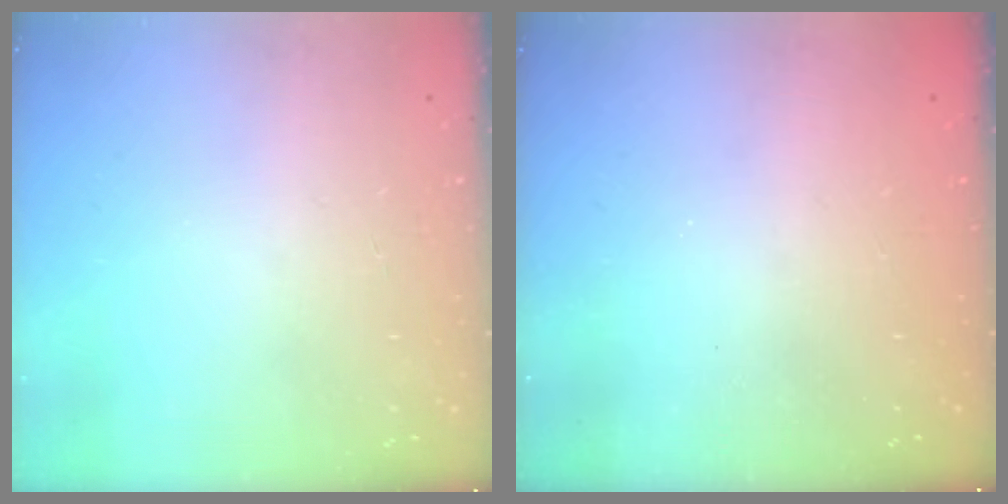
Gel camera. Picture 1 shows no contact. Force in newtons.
{"total": 2.3, "press": 2.2, "slide": 0.8}